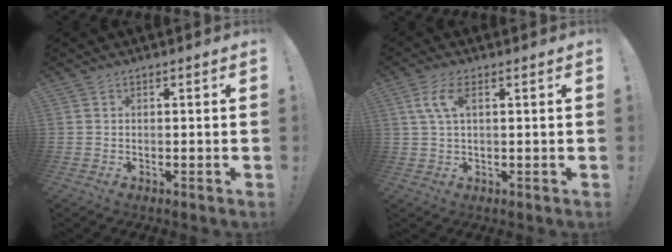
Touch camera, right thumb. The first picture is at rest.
{"total": 5.9, "force": [2.1, 2.0, 5.1], "torque": [-0.098, 0.005, 0.038]}